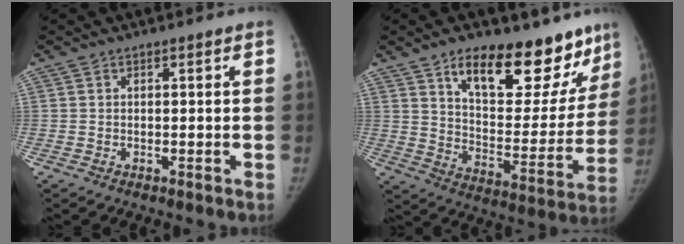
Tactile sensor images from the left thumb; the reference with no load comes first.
{"total": 23.3, "force": [15.5, 10.3, 13.9], "torque": [-0.136, -0.081, 0.233]}